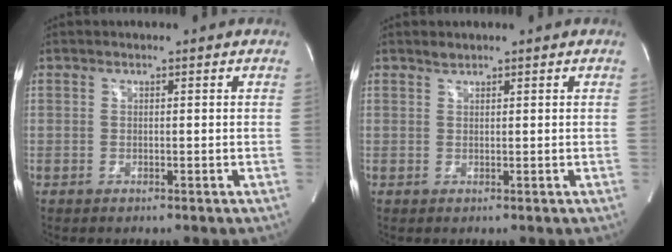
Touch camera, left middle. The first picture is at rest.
{"total": 0.7, "force": [0.7, 0.1, 0.0], "torque": [-0.008, 0.001, 0.016]}